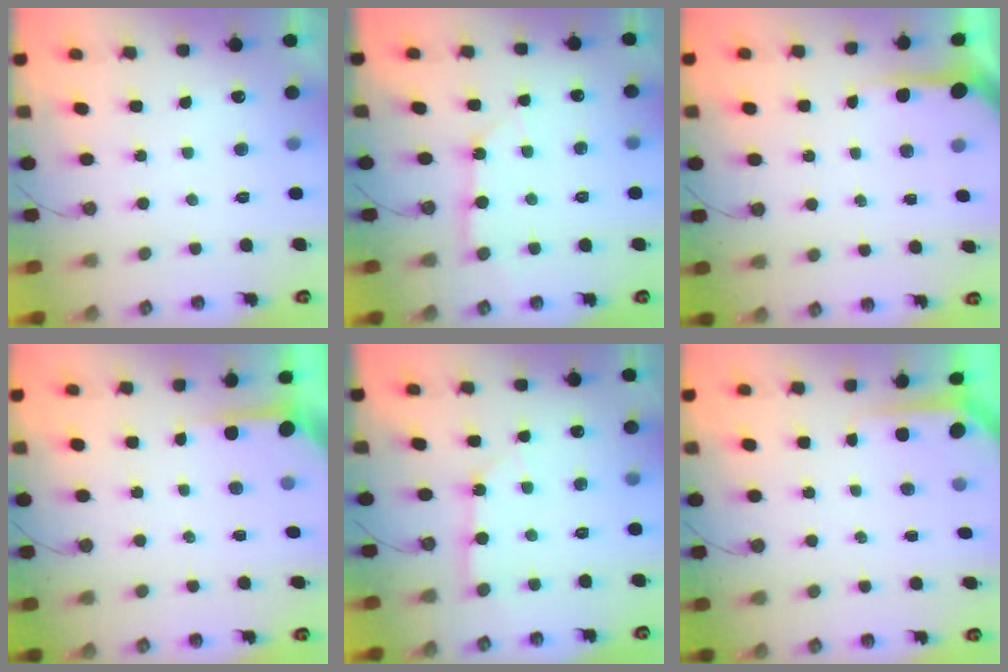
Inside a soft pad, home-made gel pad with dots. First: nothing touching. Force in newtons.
{"total": 3.1, "press": 3.1, "slide": 0.2}
{"total": 5.1, "press": 5.1, "slide": 0.1}
{"total": 4.0, "press": 3.9, "slide": 0.3}
{"total": 2.6, "press": 2.6, "slide": 0.4}
{"total": 3.9, "press": 3.9, "slide": 0.2}